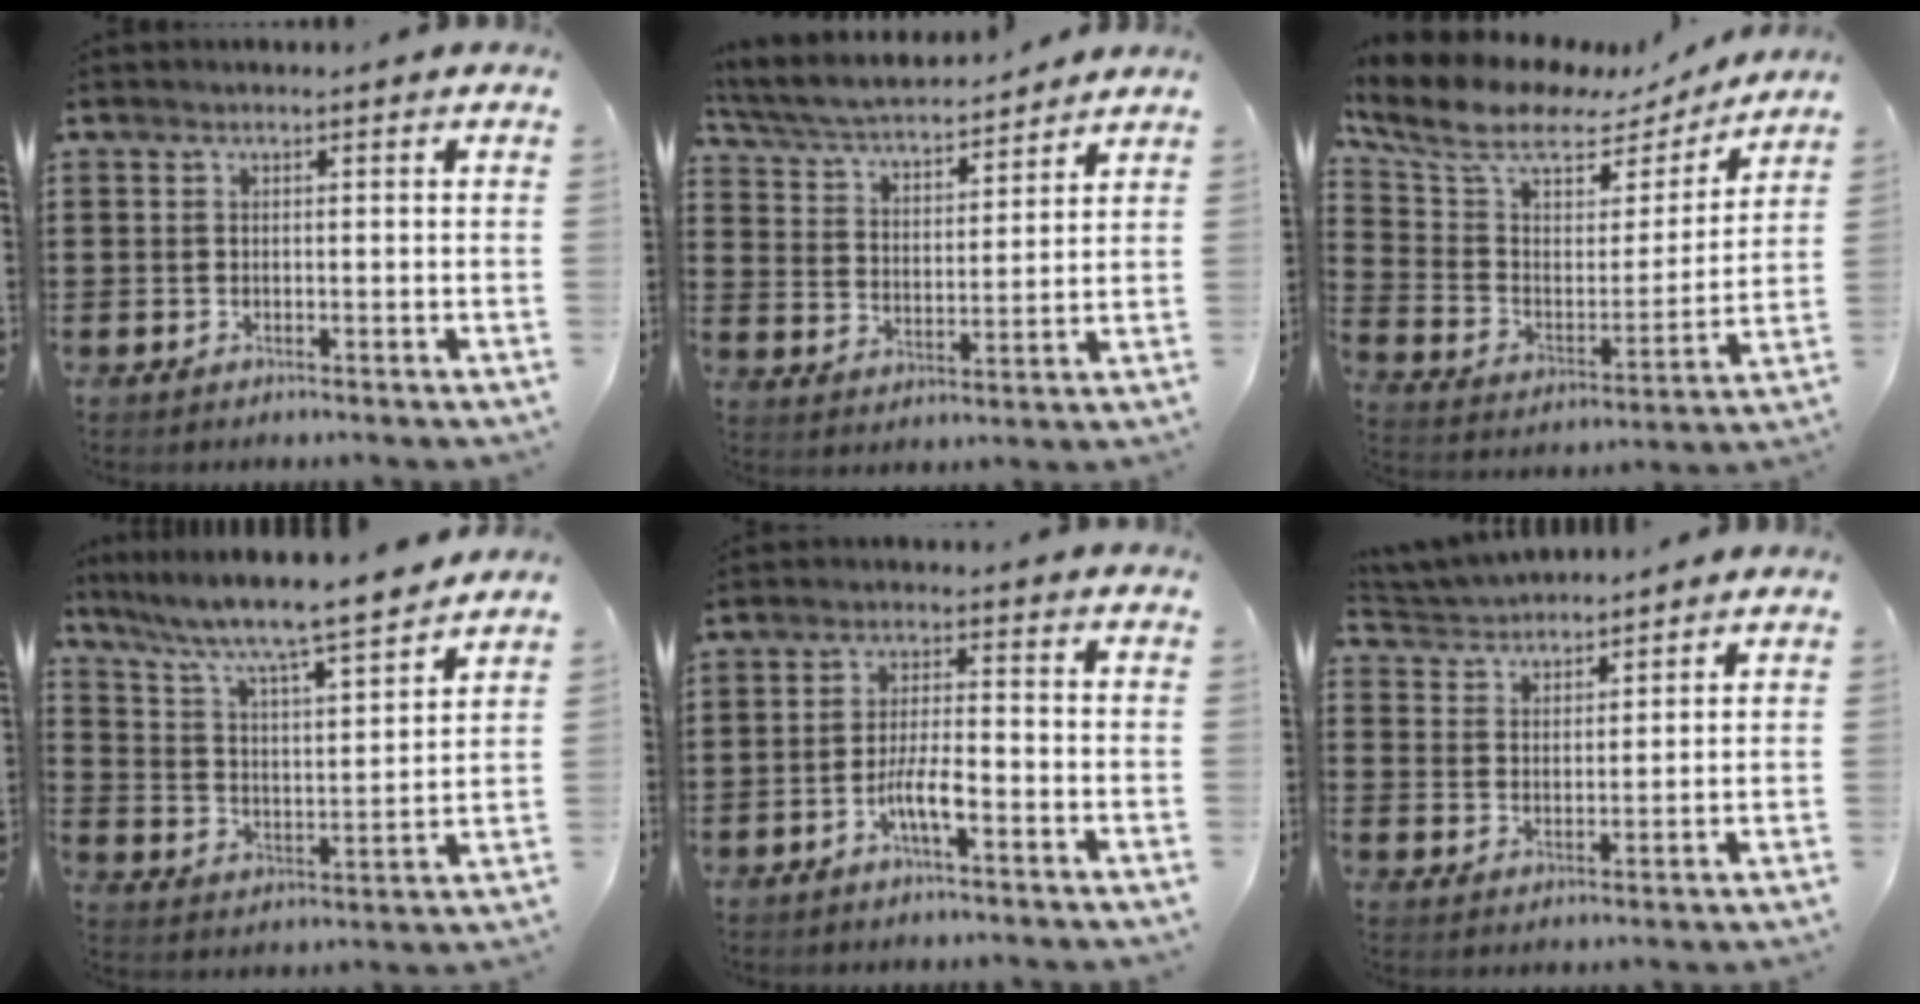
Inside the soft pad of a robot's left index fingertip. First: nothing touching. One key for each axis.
{"total": 4.7, "fx": 4.4, "fy": 0.6, "fz": 1.5, "tx": -0.052, "ty": -0.029, "tz": 0.071}
{"total": 9.7, "fx": 7.2, "fy": 4.4, "fz": 4.9, "tx": -0.129, "ty": -0.034, "tz": 0.123}
{"total": 6.8, "fx": 6.0, "fy": 0.0, "fz": 3.1, "tx": -0.088, "ty": -0.050, "tz": 0.092}
{"total": 5.0, "fx": -2.5, "fy": 0.9, "fz": 4.2, "tx": -0.091, "ty": -0.002, "tz": -0.052}
{"total": 3.5, "fx": 3.4, "fy": 0.8, "fz": -0.2, "tx": -0.013, "ty": -0.012, "tz": 0.062}